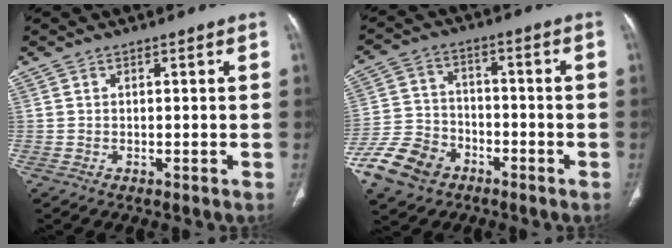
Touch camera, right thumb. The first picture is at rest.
{"total": 11.6, "force": [-6.6, 8.2, 4.8], "torque": [-0.083, 0.033, -0.125]}